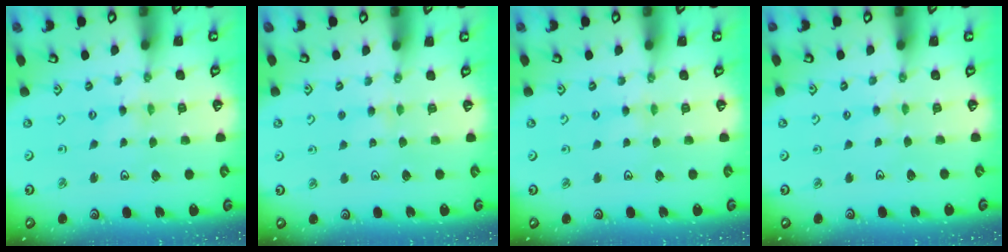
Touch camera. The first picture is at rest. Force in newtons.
{"total": 2.9, "press": 2.9, "slide": 0.4}
{"total": 2.5, "press": 2.5, "slide": 0.3}
{"total": 1.6, "press": 1.5, "slide": 0.4}